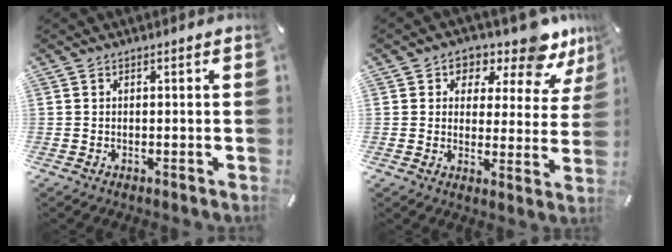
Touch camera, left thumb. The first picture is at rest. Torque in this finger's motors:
{"motor_torque": [0.18, 0.11, 0.16, -0.20, 0.00]}